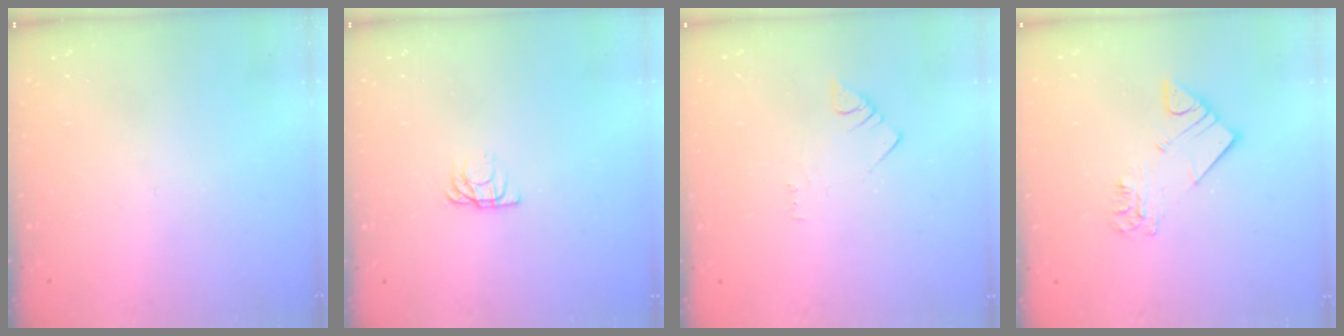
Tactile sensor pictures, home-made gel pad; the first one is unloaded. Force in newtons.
{"total": 4.1, "press": 4.1, "slide": 0.6}
{"total": 1.5, "press": 1.5, "slide": 0.3}
{"total": 5.9, "press": 5.9, "slide": 0.4}